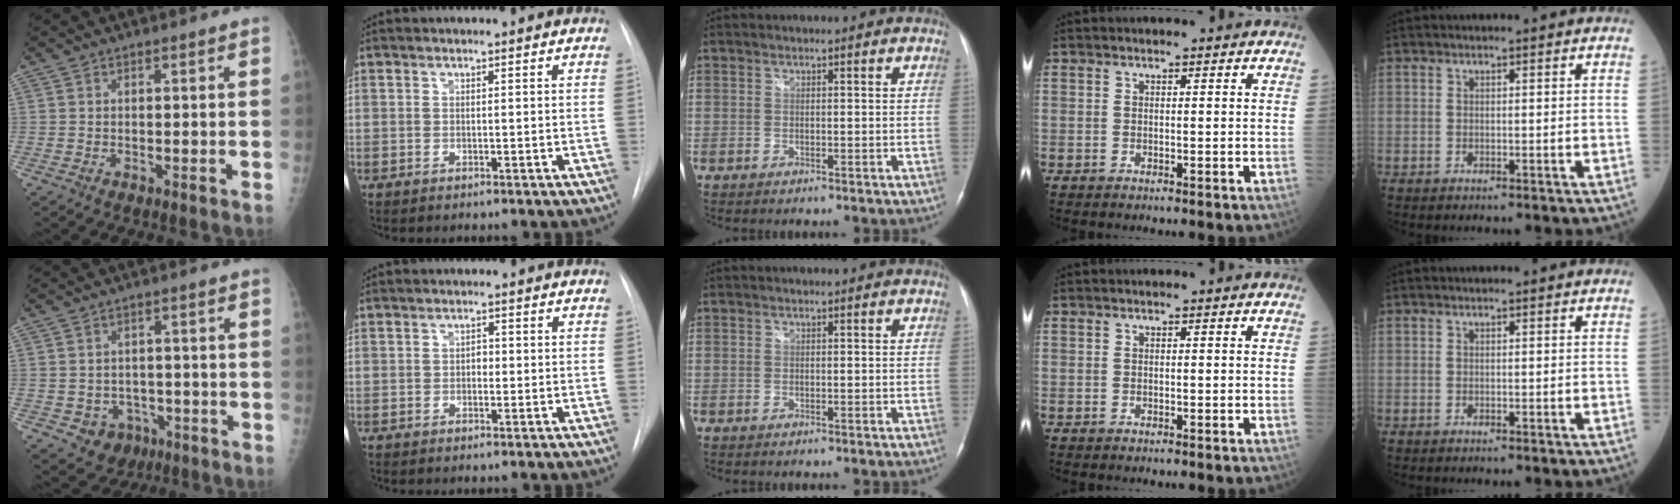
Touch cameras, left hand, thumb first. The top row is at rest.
{"thumb": {"total": 6.9, "force": [-2.8, 5.9, 2.2], "torque": [-0.014, 0.023, -0.028]}, "index": {"total": 1.3, "force": [-0.1, 0.9, 0.9], "torque": [-0.010, 0.004, -0.004]}}